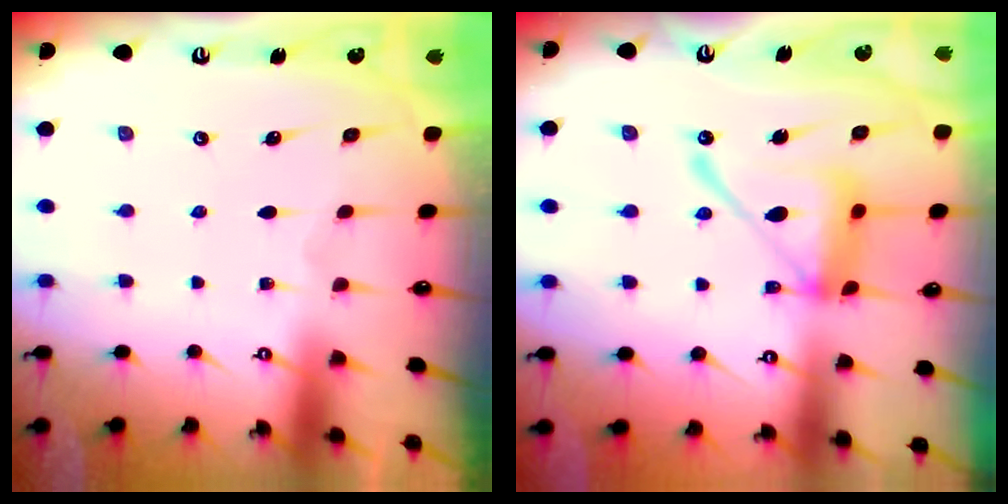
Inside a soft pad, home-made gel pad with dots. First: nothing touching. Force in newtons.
{"total": 15.0, "press": 14.9, "slide": 1.4}